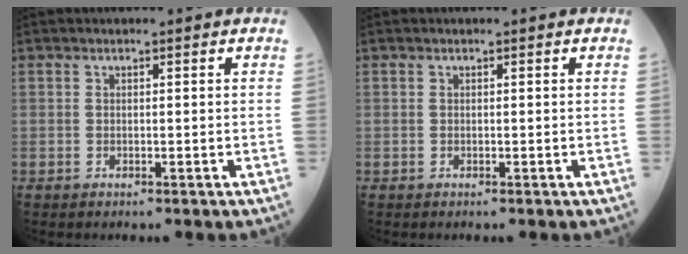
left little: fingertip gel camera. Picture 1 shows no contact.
{"total": 0.0}